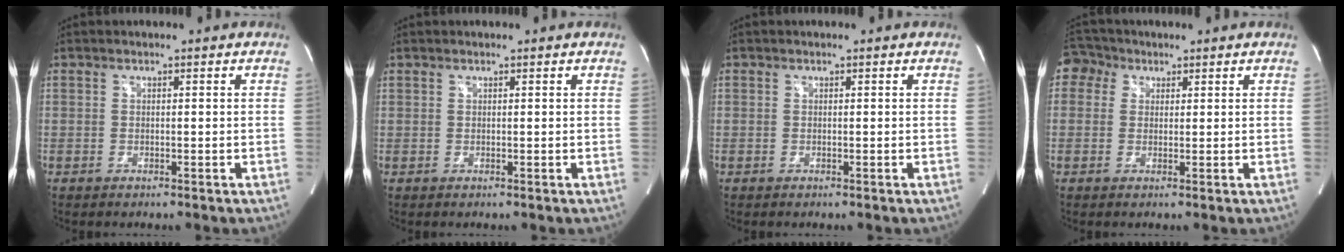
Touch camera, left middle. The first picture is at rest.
{"total": 0.0}
{"total": 0.0}
{"total": 4.1, "force": [1.9, 3.5, 0.7], "torque": [-0.018, 0.018, 0.035]}